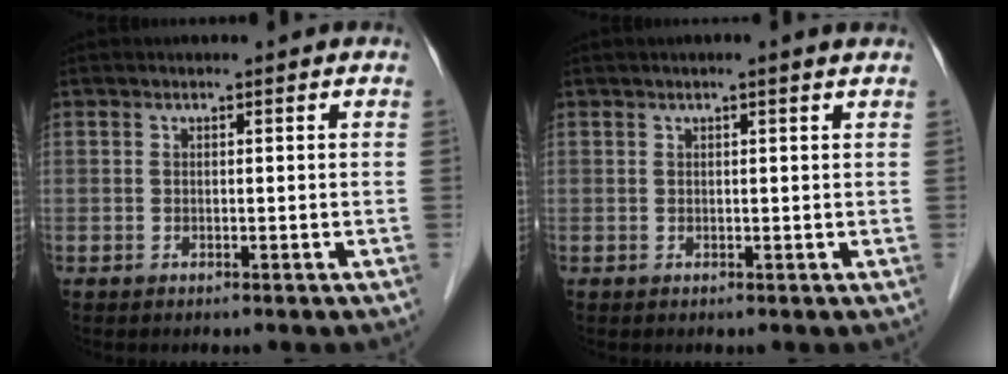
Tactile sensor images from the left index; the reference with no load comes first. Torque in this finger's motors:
{"motor_torque": [0.46, -0.32, 0.26, 0.04]}